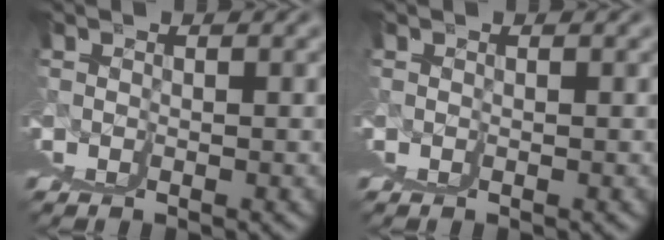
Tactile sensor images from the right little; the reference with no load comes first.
{"total": 0.0}